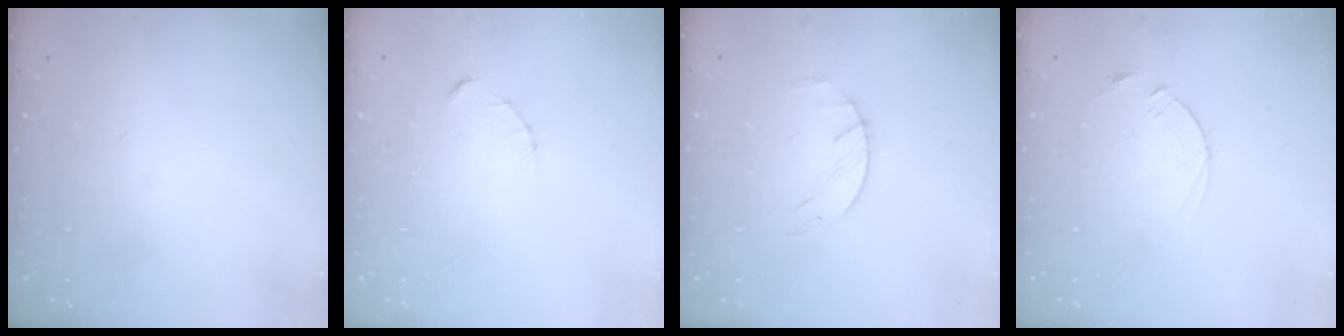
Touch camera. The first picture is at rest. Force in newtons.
{"total": 2.3, "press": 2.3, "slide": 0.3}
{"total": 2.2, "press": 2.2, "slide": 0.4}
{"total": 2.5, "press": 2.5, "slide": 0.3}